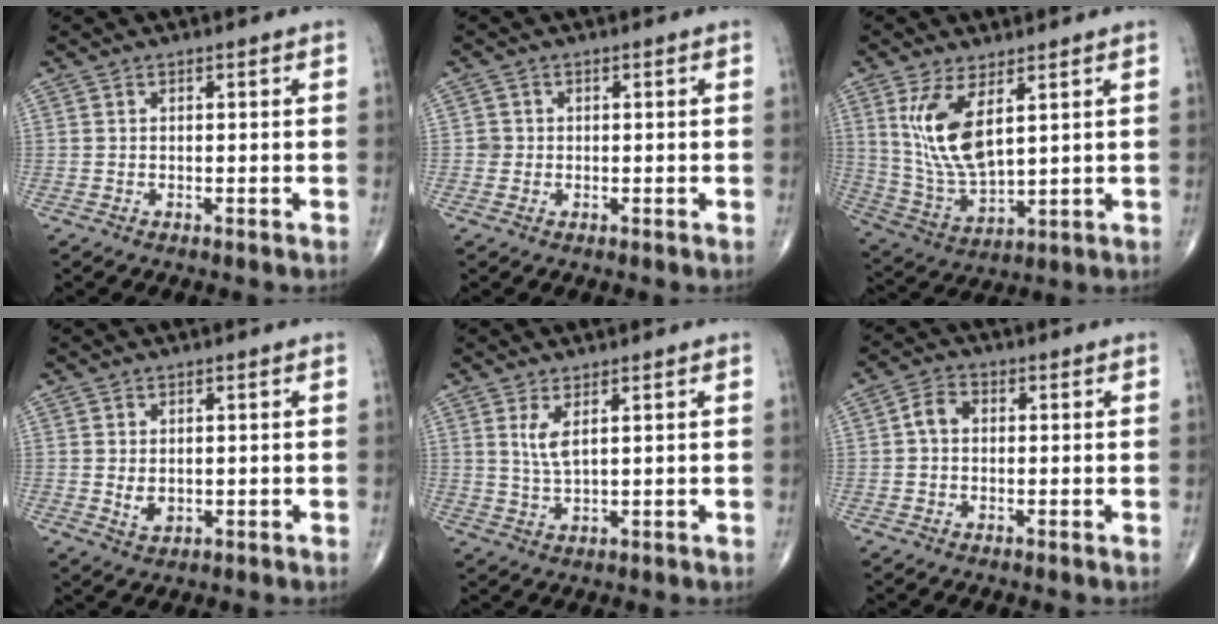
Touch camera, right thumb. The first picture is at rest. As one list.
[{"total": 1.5, "force": [-0.1, 1.5, 0.1], "torque": [0.009, 0.006, -0.004]}, {"total": 12.0, "force": [4.3, 5.1, 9.9], "torque": [-0.200, -0.027, 0.101]}, {"total": 2.9, "force": [0.1, 2.0, 2.1], "torque": [-0.032, -0.008, 0.010]}, {"total": 3.7, "force": [1.6, 1.0, 3.2], "torque": [-0.068, -0.014, 0.038]}, {"total": 3.6, "force": [0.1, 2.7, 2.4], "torque": [-0.040, 0.014, -0.004]}]